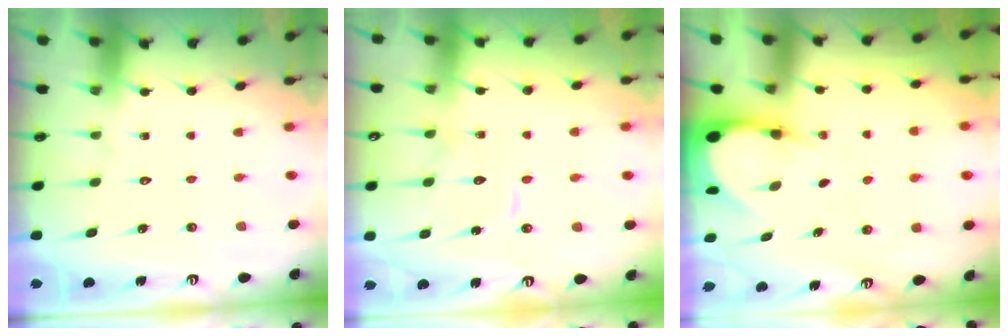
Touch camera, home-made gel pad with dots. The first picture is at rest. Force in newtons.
{"total": 10.7, "press": 10.7, "slide": 0.6}
{"total": 3.7, "press": 3.7, "slide": 0.3}